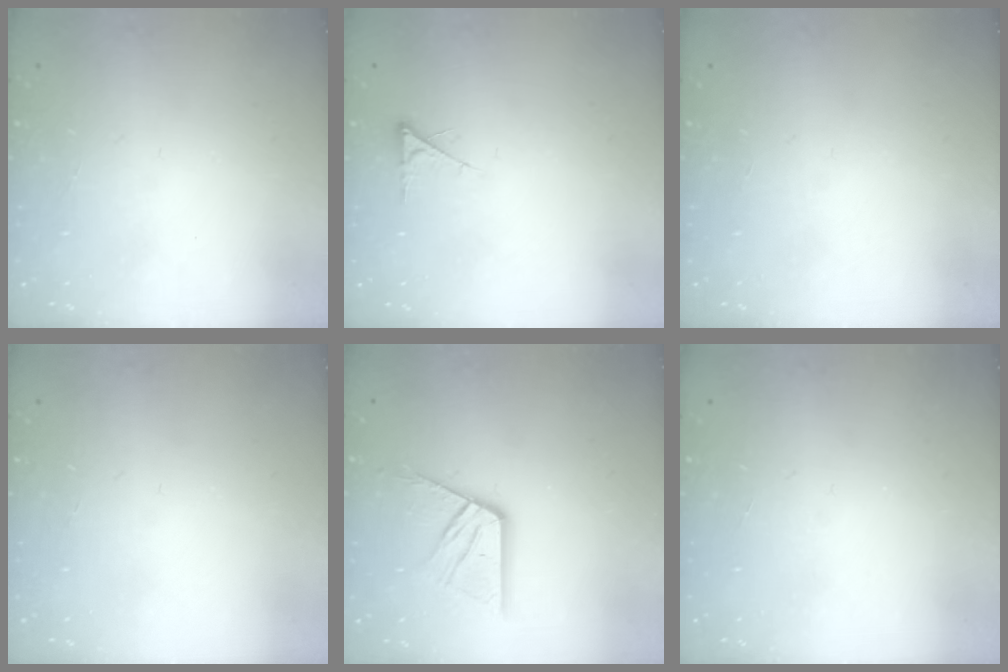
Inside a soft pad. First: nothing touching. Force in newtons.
{"total": 2.4, "press": 2.4, "slide": 0.4}
{"total": 0.0}
{"total": 0.0}
{"total": 12.2, "press": 12.2, "slide": 1.2}
{"total": 0.0}